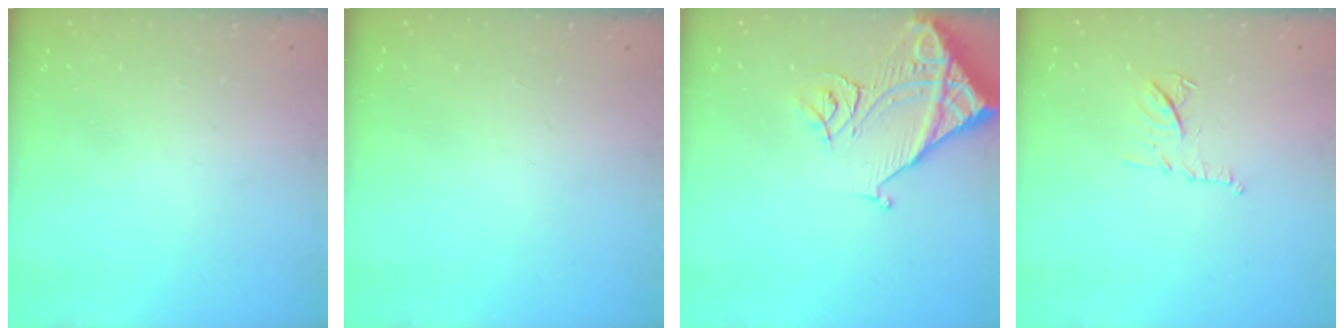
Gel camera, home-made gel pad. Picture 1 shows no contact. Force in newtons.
{"total": 0.0}
{"total": 12.1, "press": 12.0, "slide": 1.6}
{"total": 9.1, "press": 9.1, "slide": 0.2}